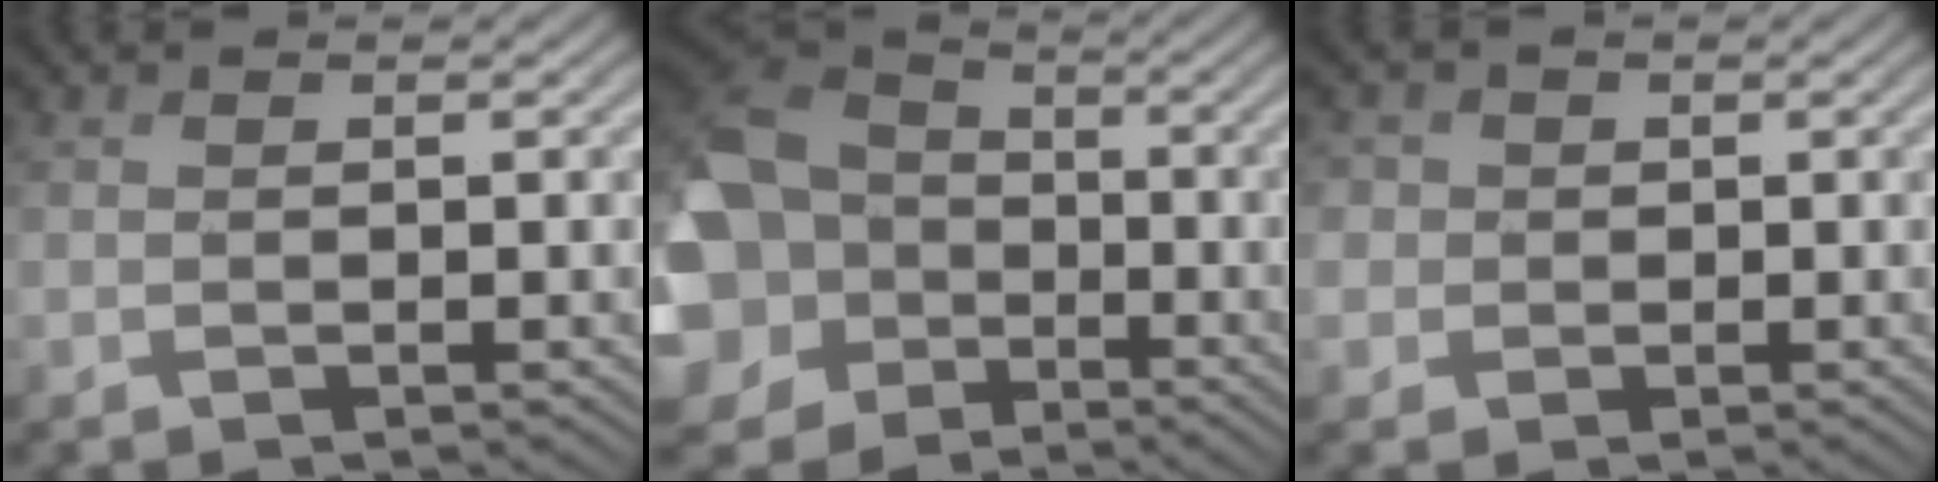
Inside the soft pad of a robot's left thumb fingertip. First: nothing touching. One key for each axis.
{"total": 17.1, "fx": -3.1, "fy": 14.6, "fz": 8.3, "tx": -0.264, "ty": -0.022, "tz": -0.085}
{"total": 3.7, "fx": 0.9, "fy": 3.5, "fz": 0.5, "tx": -0.024, "ty": 0.013, "tz": -0.002}